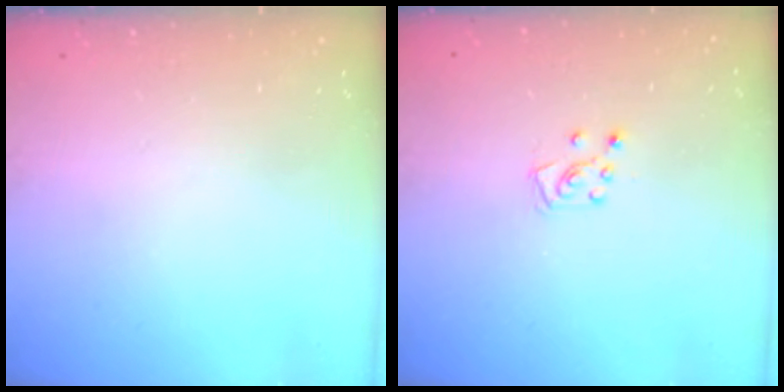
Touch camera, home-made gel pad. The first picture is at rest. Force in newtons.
{"total": 6.2, "press": 6.1, "slide": 0.6}